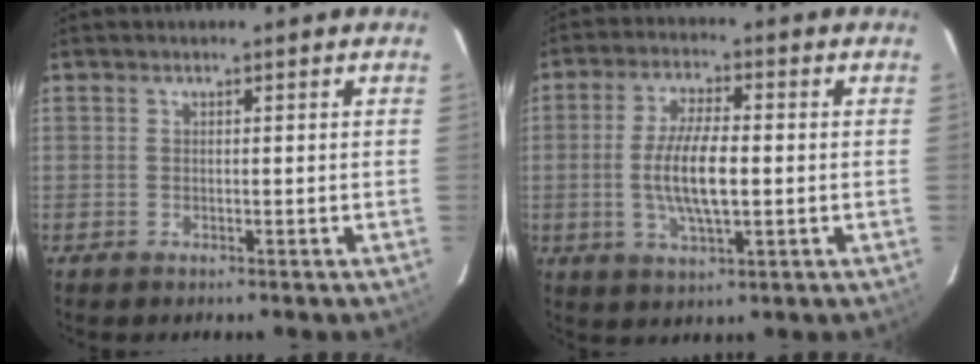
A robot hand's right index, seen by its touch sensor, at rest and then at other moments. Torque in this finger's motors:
{"motor_torque": [0.85, -0.46, 0.70, 0.15]}